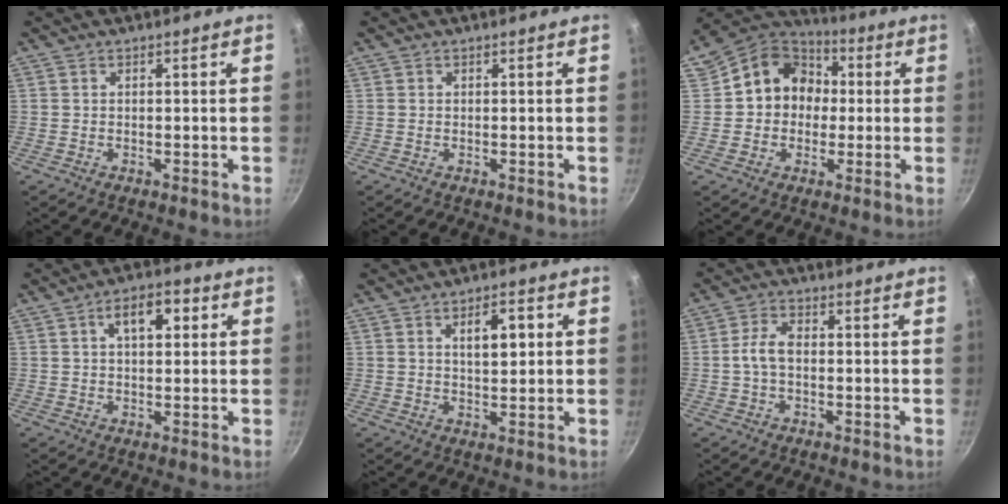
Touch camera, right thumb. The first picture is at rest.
{"total": 0.0}
{"total": 13.1, "force": [1.0, 11.6, 6.0], "torque": [-0.050, 0.031, 0.000]}
{"total": 7.3, "force": [2.2, 4.0, 5.7], "torque": [-0.064, 0.012, 0.027]}
{"total": 6.2, "force": [1.7, 2.9, 5.2], "torque": [-0.063, -0.002, 0.026]}
{"total": 4.2, "force": [-0.5, 2.4, 3.5], "torque": [-0.070, 0.020, -0.014]}